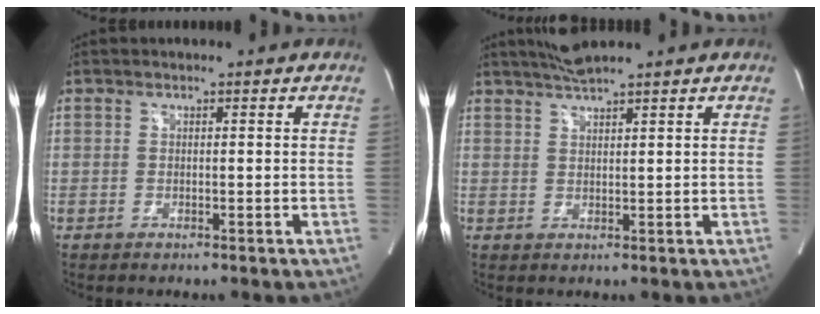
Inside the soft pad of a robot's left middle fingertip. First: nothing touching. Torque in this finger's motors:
{"motor_torque": [0.40, -0.21, -0.03, 0.03]}